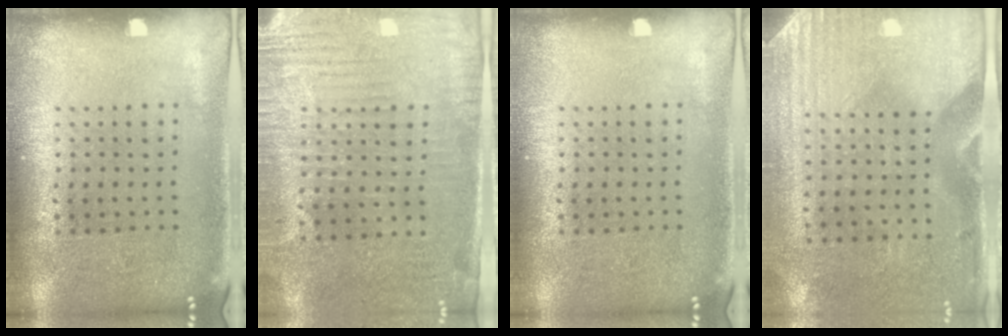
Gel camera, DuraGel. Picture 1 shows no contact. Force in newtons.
{"total": 3.2, "press": 2.9, "slide": 1.4}
{"total": 0.0}
{"total": 3.0, "press": 2.6, "slide": 1.5}